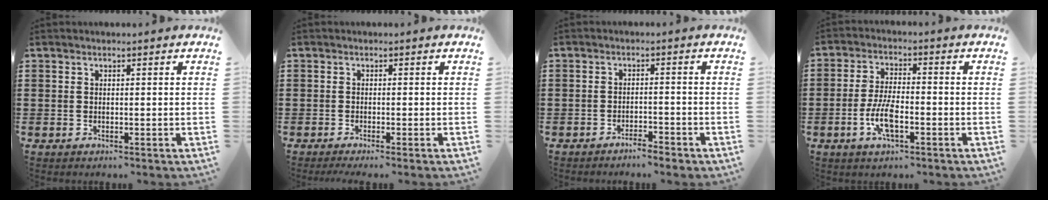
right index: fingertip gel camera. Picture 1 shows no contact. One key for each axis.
{"total": 0.9, "fx": -0.6, "fy": -0.2, "fz": 0.6, "tx": -0.011, "ty": -0.005, "tz": -0.011}
{"total": 2.1, "fx": -2.0, "fy": -0.1, "fz": 0.4, "tx": -0.009, "ty": 0.000, "tz": -0.041}
{"total": 6.4, "fx": -2.3, "fy": 2.2, "fz": 5.6, "tx": -0.127, "ty": -0.009, "tz": -0.046}